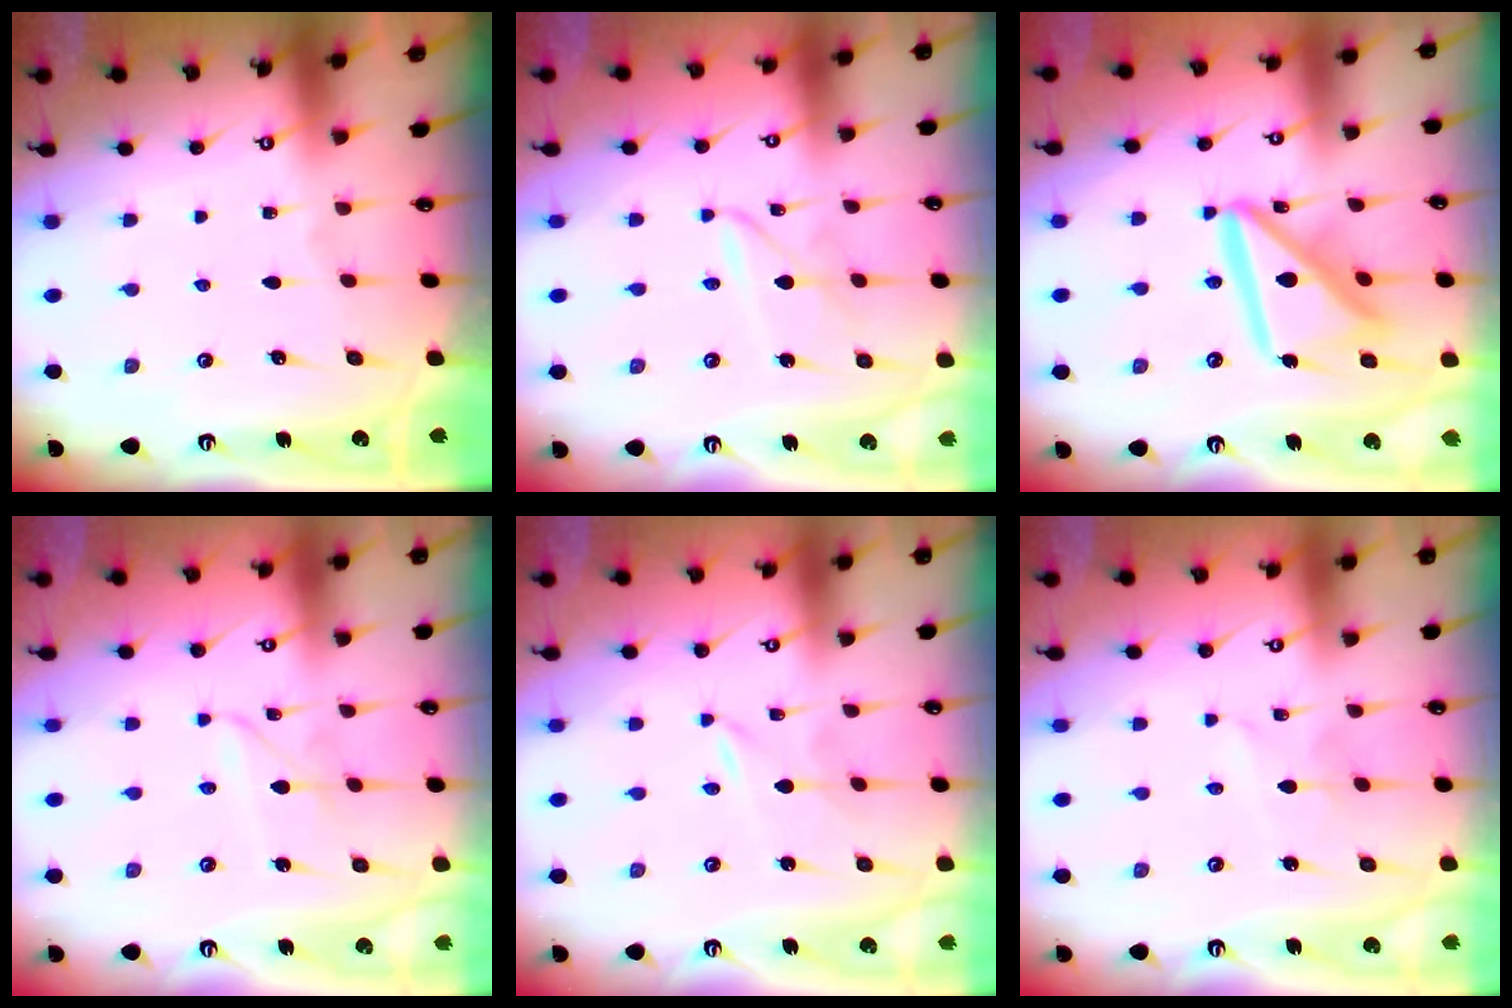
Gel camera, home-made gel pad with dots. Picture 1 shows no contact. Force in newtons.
{"total": 2.6, "press": 2.6, "slide": 0.2}
{"total": 16.0, "press": 15.9, "slide": 1.7}
{"total": 2.4, "press": 2.4, "slide": 0.2}
{"total": 0.0}
{"total": 2.8, "press": 2.8, "slide": 0.3}